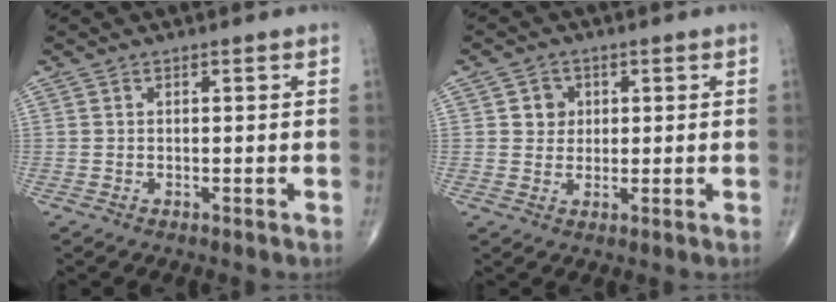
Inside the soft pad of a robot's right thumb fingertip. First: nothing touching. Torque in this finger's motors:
{"motor_torque": [-0.32, 0.29, 0.05, 0.00, 0.00]}